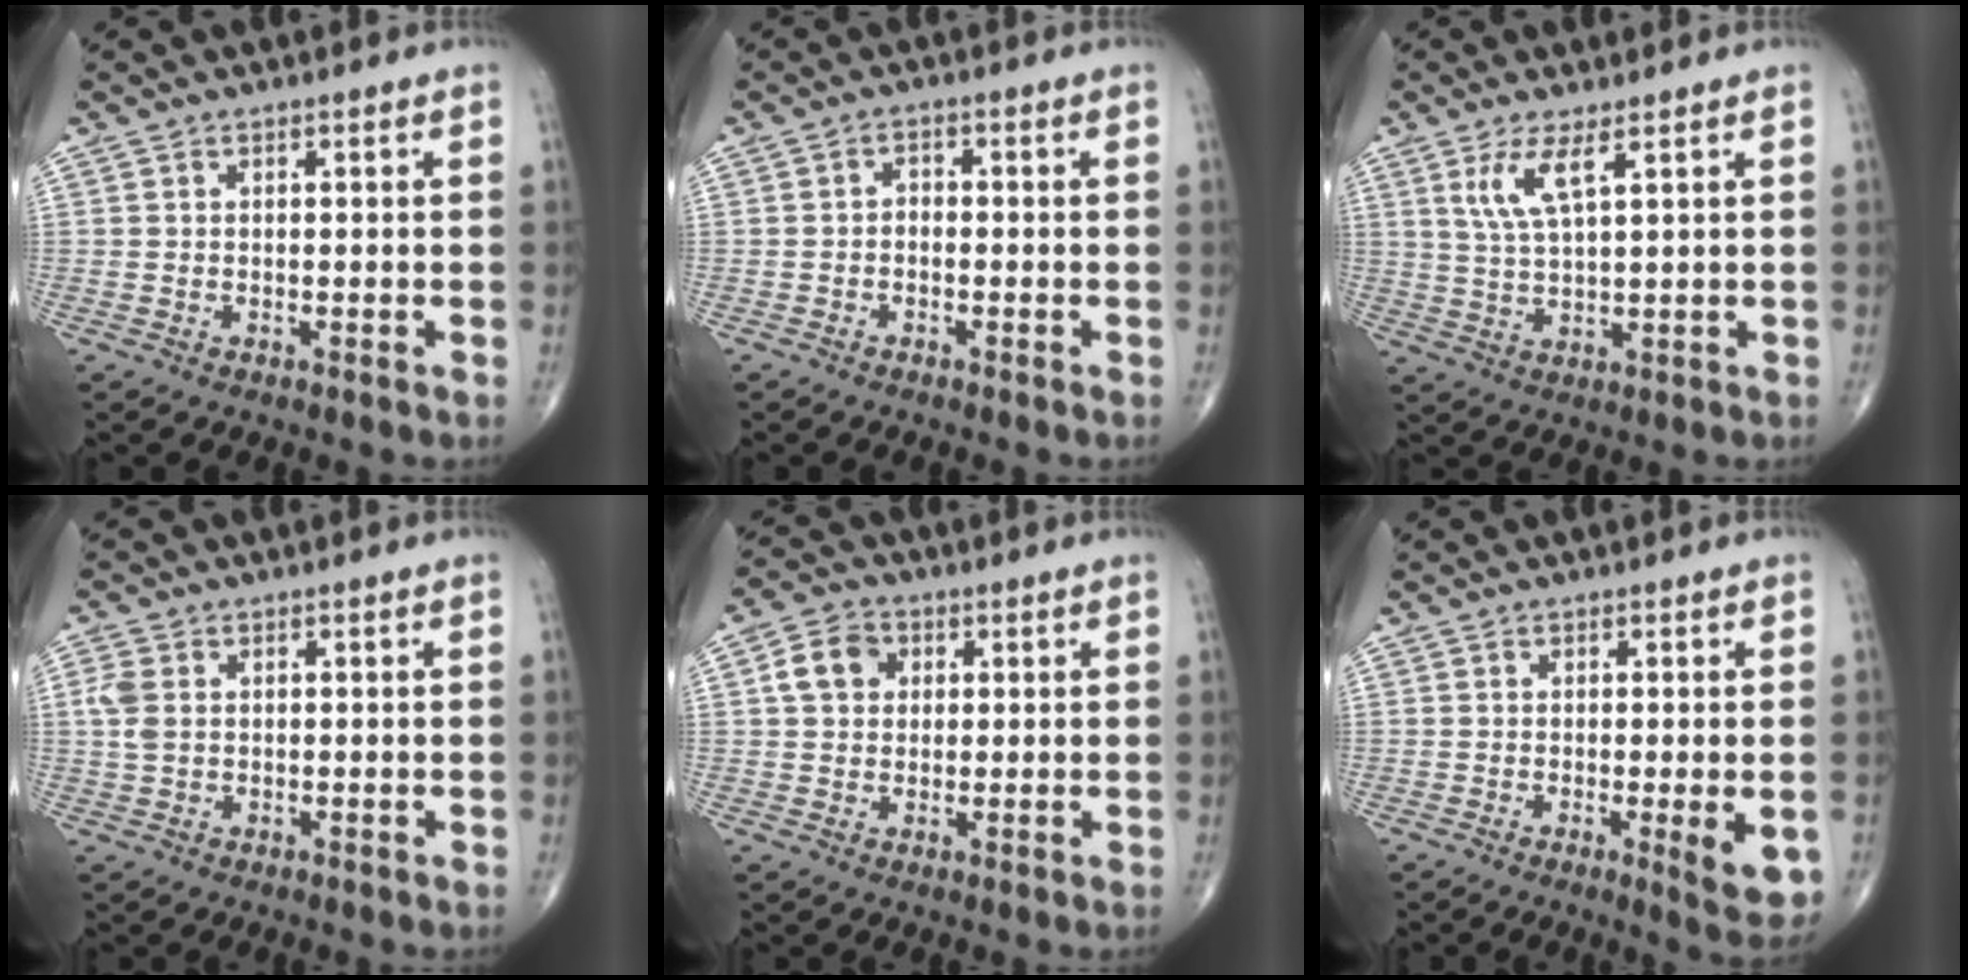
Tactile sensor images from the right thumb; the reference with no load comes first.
{"total": 1.4, "force": [-0.6, 1.0, 0.8], "torque": [-0.002, 0.006, -0.016]}
{"total": 6.0, "force": [3.0, 1.3, 5.0], "torque": [-0.107, -0.019, 0.069]}
{"total": 3.6, "force": [0.5, 2.5, 2.5], "torque": [-0.064, 0.003, 0.008]}
{"total": 6.4, "force": [1.5, 5.2, 3.4], "torque": [-0.048, 0.007, 0.021]}
{"total": 6.1, "force": [-1.2, 1.4, 5.9], "torque": [-0.080, -0.018, -0.016]}